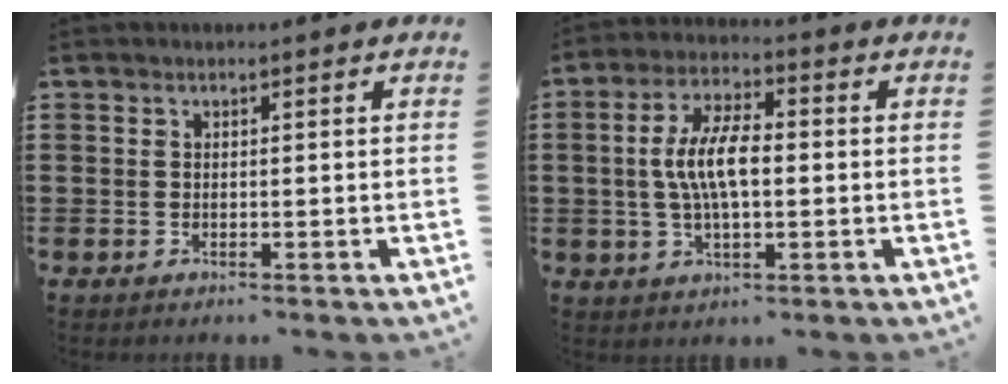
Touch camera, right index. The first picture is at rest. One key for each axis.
{"total": 8.4, "fx": -0.1, "fy": 3.2, "fz": 7.8, "tx": -0.162, "ty": 0.003, "tz": -0.007}